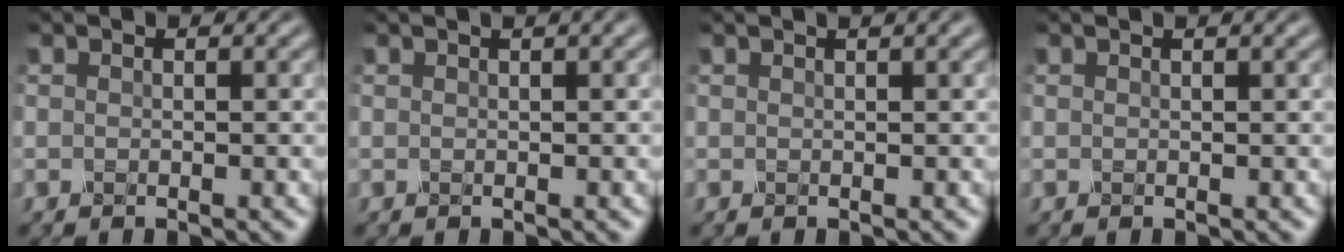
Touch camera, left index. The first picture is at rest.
{"total": 1.1, "force": [0.6, 0.2, 0.9], "torque": [-0.014, 0.002, 0.005]}
{"total": 2.0, "force": [1.2, 0.6, 1.5], "torque": [-0.011, 0.006, 0.004]}
{"total": 0.7, "force": [0.5, 0.1, 0.5], "torque": [-0.009, -0.001, 0.002]}